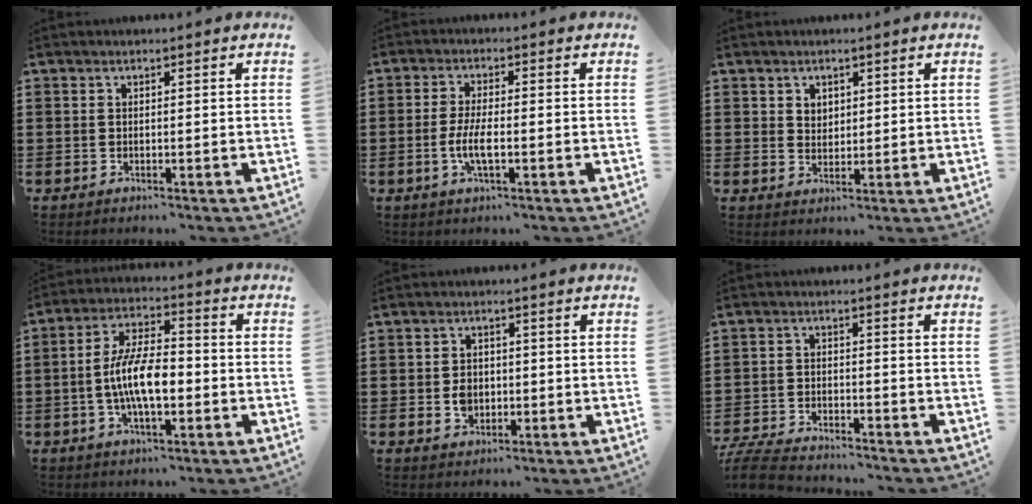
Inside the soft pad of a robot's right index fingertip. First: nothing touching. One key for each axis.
{"total": 4.7, "fx": -1.3, "fy": 1.2, "fz": 4.3, "tx": -0.094, "ty": -0.004, "tz": -0.031}
{"total": 2.2, "fx": 1.3, "fy": 1.7, "fz": 0.5, "tx": -0.014, "ty": 0.008, "tz": 0.025}
{"total": 9.3, "fx": -1.9, "fy": 3.7, "fz": 8.4, "tx": -0.179, "ty": 0.002, "tz": -0.041}
{"total": 3.0, "fx": -0.5, "fy": 2.5, "fz": 1.7, "tx": -0.037, "ty": 0.004, "tz": -0.011}
{"total": 5.3, "fx": -5.2, "fy": 0.5, "fz": 1.1, "tx": -0.043, "ty": -0.004, "tz": -0.110}